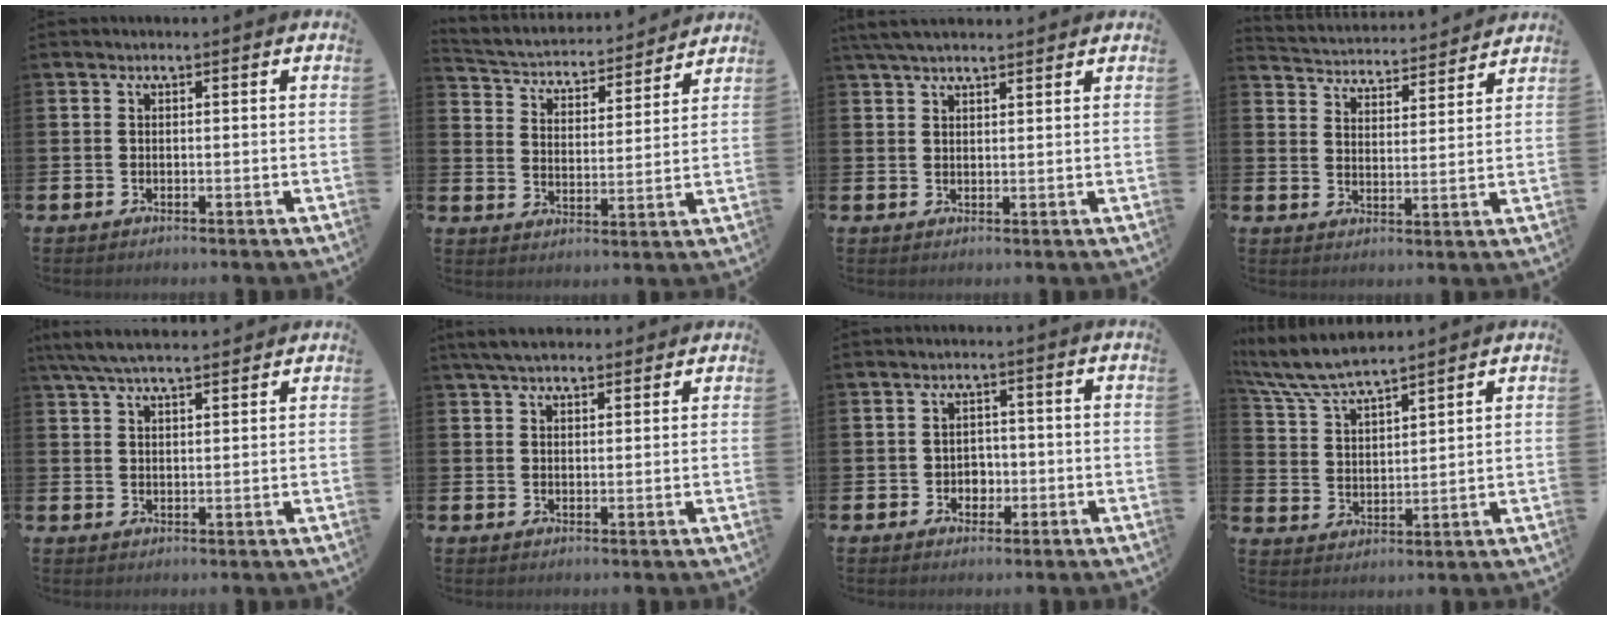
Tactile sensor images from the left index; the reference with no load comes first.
{"total": 4.1, "force": [3.9, 1.3, 0.5], "torque": [-0.037, -0.040, 0.058]}
{"total": 3.9, "force": [3.4, 0.8, 1.6], "torque": [-0.034, -0.007, 0.063]}
{"total": 4.3, "force": [4.3, 0.7, -0.3], "torque": [-0.010, -0.040, 0.071]}
{"total": 5.8, "force": [5.2, 1.0, 2.2], "torque": [-0.053, -0.015, 0.096]}
{"total": 4.4, "force": [3.9, 1.4, 1.4], "torque": [-0.037, -0.006, 0.074]}
{"total": 2.3, "force": [-0.5, 2.1, 0.8], "torque": [-0.009, 0.002, -0.017]}
{"total": 7.3, "force": [7.0, 0.8, 2.0], "torque": [-0.068, -0.034, 0.125]}